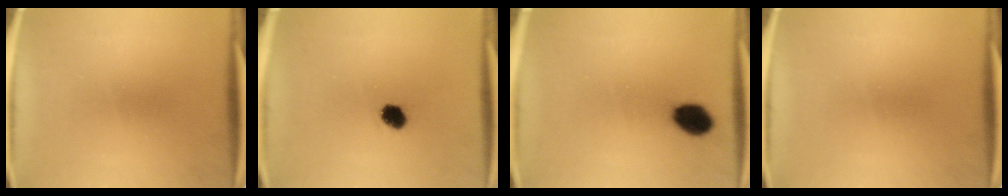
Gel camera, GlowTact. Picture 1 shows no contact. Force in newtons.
{"total": 2.6}
{"total": 6.8}
{"total": 0.0}